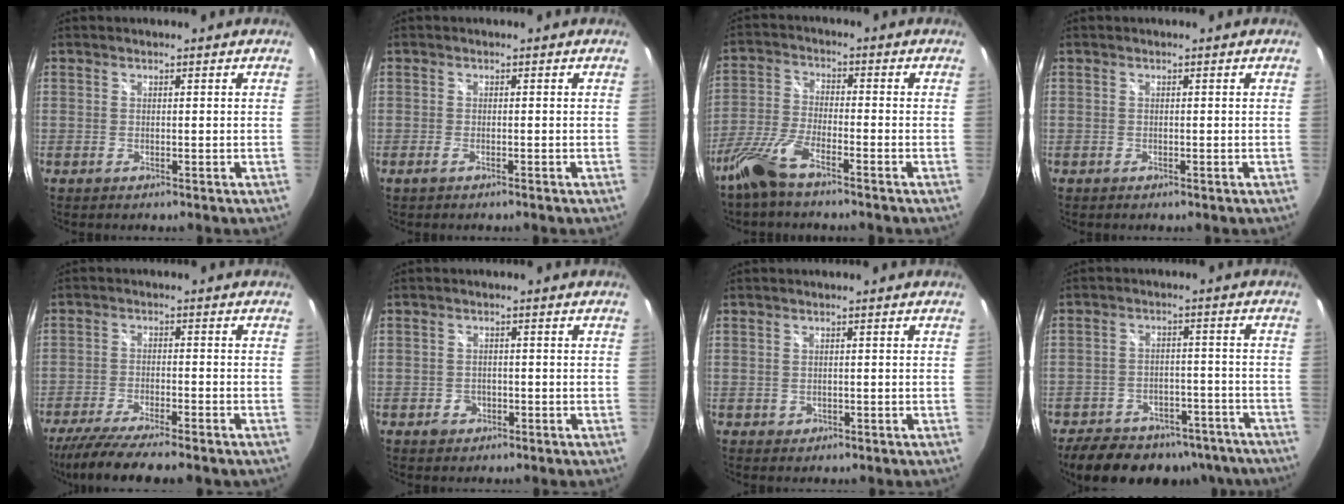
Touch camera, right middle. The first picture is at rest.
{"total": 1.2, "force": [-0.9, 0.2, 0.7], "torque": [-0.016, -0.002, -0.016]}
{"total": 8.0, "force": [-6.0, 1.6, 5.1], "torque": [-0.116, -0.007, -0.122]}
{"total": 0.0}
{"total": 12.9, "force": [-10.7, 1.6, 7.0], "torque": [-0.147, -0.037, -0.177]}
{"total": 2.4, "force": [-1.2, 2.0, 0.6], "torque": [-0.013, 0.001, -0.017]}
{"total": 1.1, "force": [-0.2, 1.0, 0.4], "torque": [-0.004, -0.002, -0.003]}
{"total": 20.7, "force": [-16.4, 9.7, 8.2], "torque": [-0.171, 0.016, -0.202]}